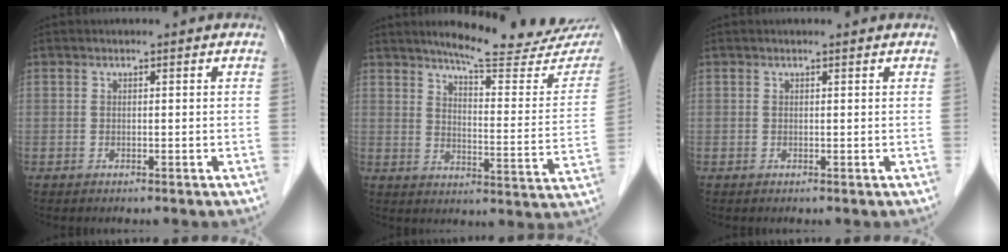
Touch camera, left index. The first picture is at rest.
{"total": 20.2, "force": [17.8, 2.3, 9.3], "torque": [-0.116, -0.067, 0.213]}
{"total": 0.7, "force": [0.7, 0.0, 0.2], "torque": [-0.011, 0.002, 0.007]}